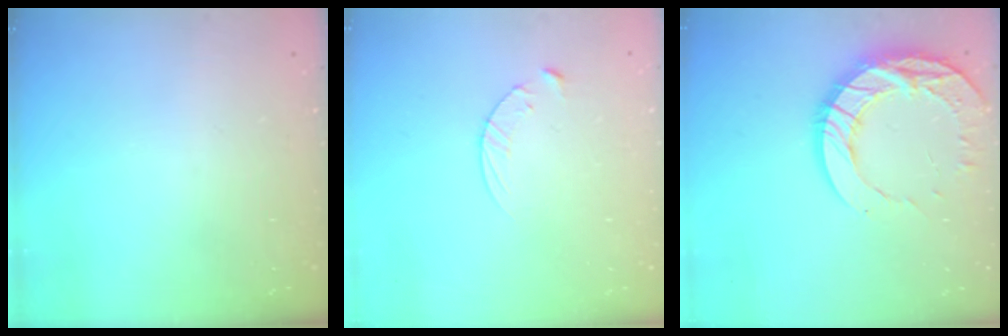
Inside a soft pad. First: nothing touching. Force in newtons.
{"total": 5.4, "press": 5.4, "slide": 0.5}
{"total": 17.2, "press": 17.1, "slide": 1.5}